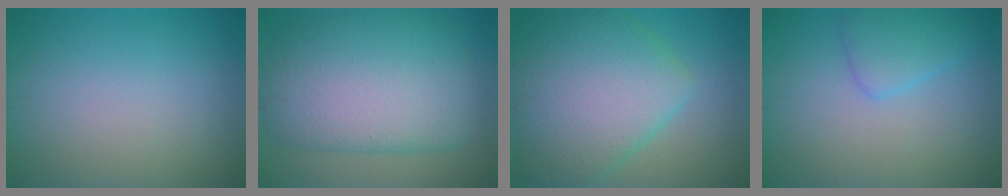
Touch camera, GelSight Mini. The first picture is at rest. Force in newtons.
{"total": 10.1, "press": 10.0, "slide": 0.7}
{"total": 9.5, "press": 9.5, "slide": 0.4}
{"total": 2.6, "press": 2.6, "slide": 0.1}